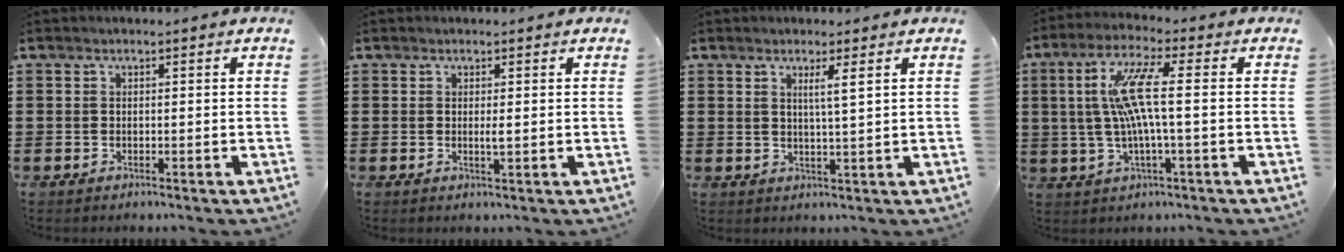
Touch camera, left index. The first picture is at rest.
{"total": 1.1, "force": [0.1, 0.2, 1.1], "torque": [-0.016, -0.005, 0.000]}
{"total": 2.7, "force": [1.4, -0.5, 2.3], "torque": [-0.047, -0.007, 0.023]}
{"total": 9.5, "force": [0.8, 1.1, 9.4], "torque": [-0.204, -0.005, -0.002]}